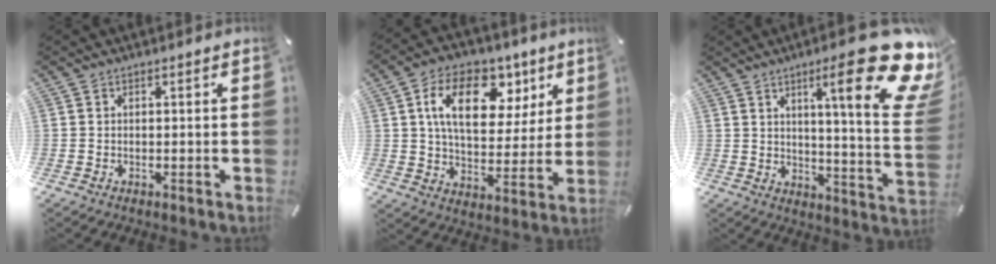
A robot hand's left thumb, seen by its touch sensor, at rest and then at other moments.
{"total": 17.7, "force": [7.2, 10.9, 11.8], "torque": [-0.190, -0.011, 0.125]}
{"total": 24.2, "force": [12.0, 5.1, 20.4], "torque": [-0.289, -0.079, 0.180]}